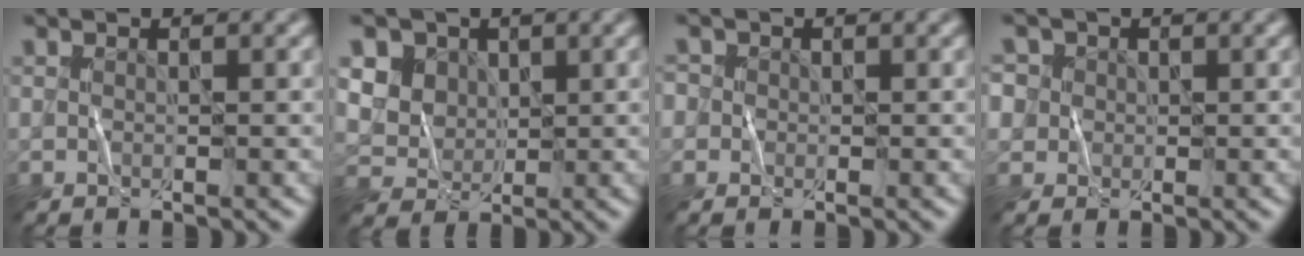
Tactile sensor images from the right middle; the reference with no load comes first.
{"total": 7.6, "force": [3.9, 6.0, 2.8], "torque": [-0.071, 0.023, 0.060]}
{"total": 1.7, "force": [0.4, 1.6, 0.2], "torque": [0.006, 0.003, -0.020]}
{"total": 4.1, "force": [1.6, 3.7, 0.9], "torque": [-0.024, 0.022, 0.007]}